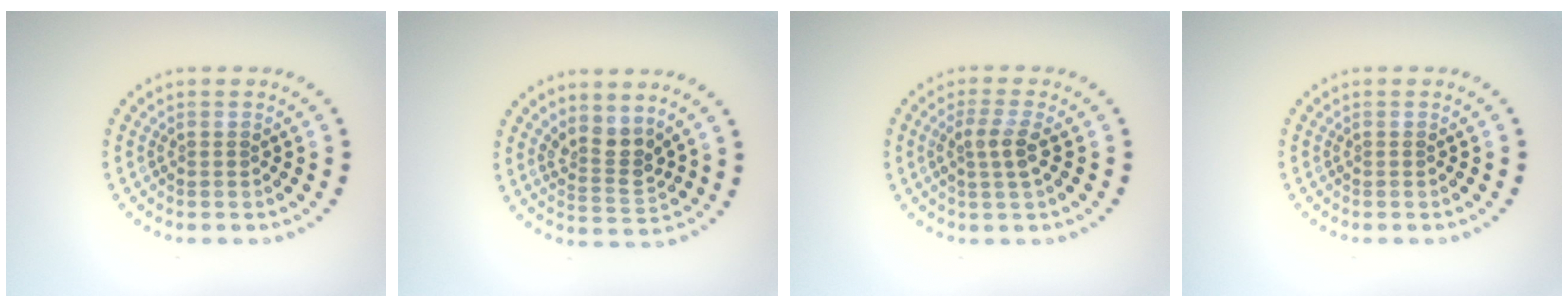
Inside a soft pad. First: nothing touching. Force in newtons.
{"total": 2.7, "press": 2.1, "slide": 1.6}
{"total": 2.4, "press": 2.1, "slide": 1.0}
{"total": 0.0}